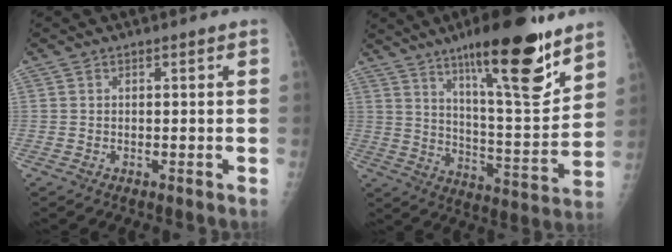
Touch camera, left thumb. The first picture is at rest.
{"total": 20.9, "force": [13.4, 4.6, 15.4], "torque": [-0.202, -0.076, 0.214]}